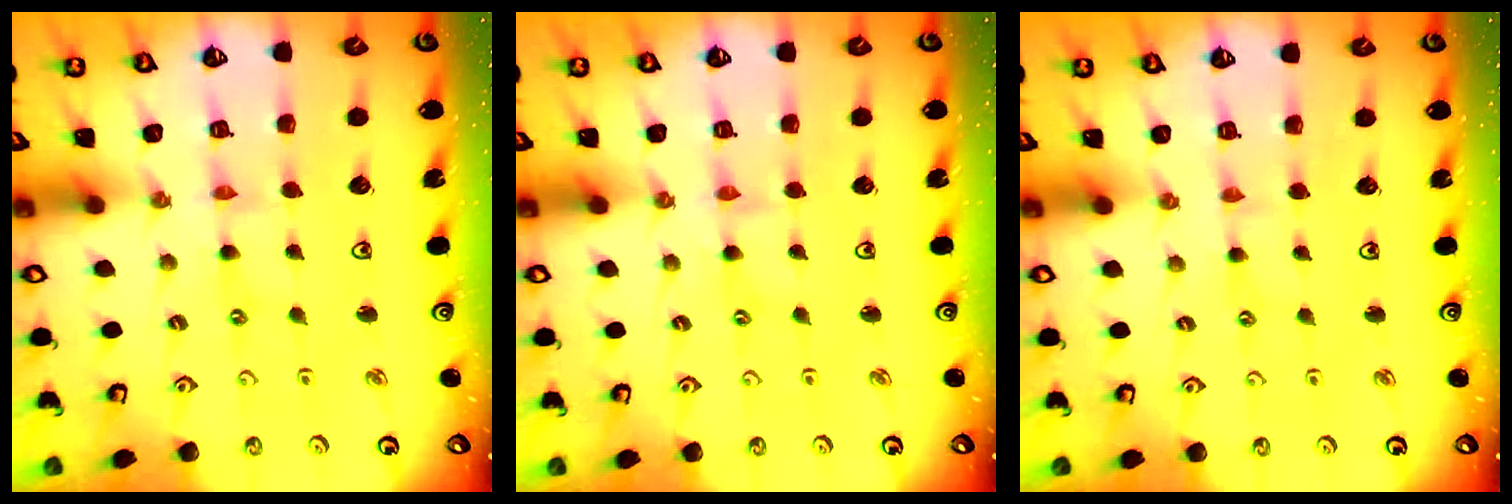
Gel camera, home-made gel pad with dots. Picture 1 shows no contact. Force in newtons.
{"total": 1.6, "press": 1.6, "slide": 0.2}
{"total": 0.7, "press": 0.6, "slide": 0.2}